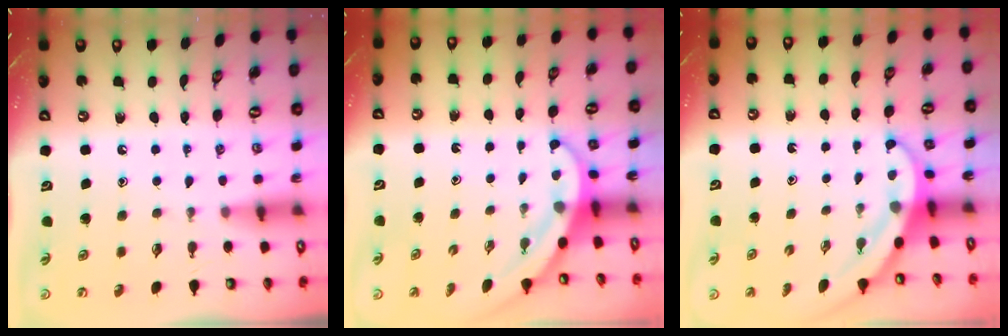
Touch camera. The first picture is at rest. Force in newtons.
{"total": 3.1, "press": 3.1, "slide": 0.2}
{"total": 3.0, "press": 3.0, "slide": 0.2}